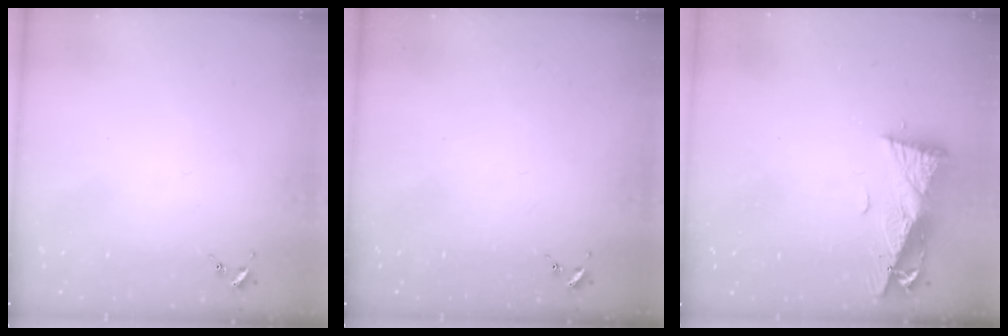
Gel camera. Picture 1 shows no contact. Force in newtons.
{"total": 0.0}
{"total": 10.1, "press": 10.0, "slide": 1.4}